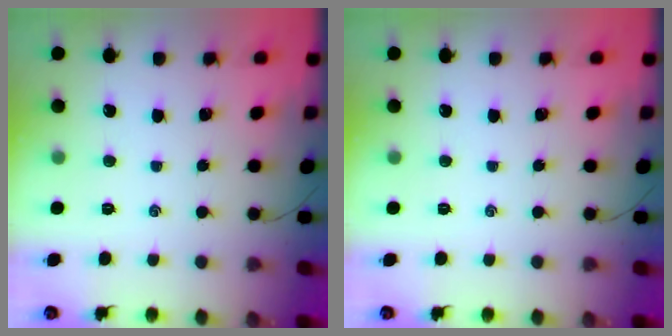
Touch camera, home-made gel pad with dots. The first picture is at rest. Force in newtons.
{"total": 0.0}